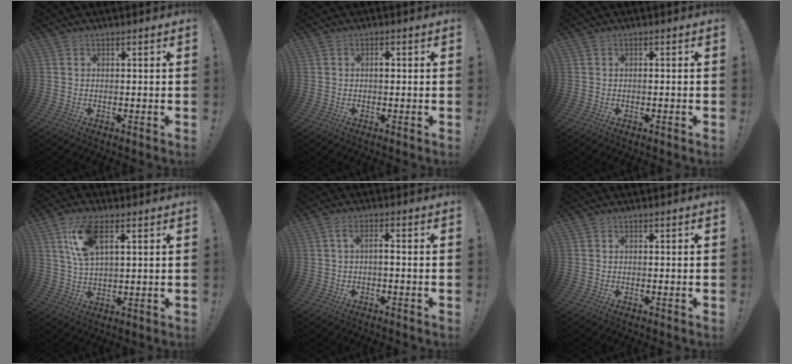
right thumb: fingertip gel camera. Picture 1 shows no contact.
{"total": 1.2, "force": [-0.1, 0.6, 1.0], "torque": [-0.005, 0.001, -0.008]}
{"total": 0.8, "force": [-0.7, -0.3, 0.2], "torque": [-0.003, -0.002, -0.012]}
{"total": 10.9, "force": [5.0, 5.0, 8.3], "torque": [-0.150, -0.007, 0.093]}
{"total": 3.1, "force": [-0.6, 0.7, 3.0], "torque": [-0.065, 0.004, -0.014]}
{"total": 0.0}